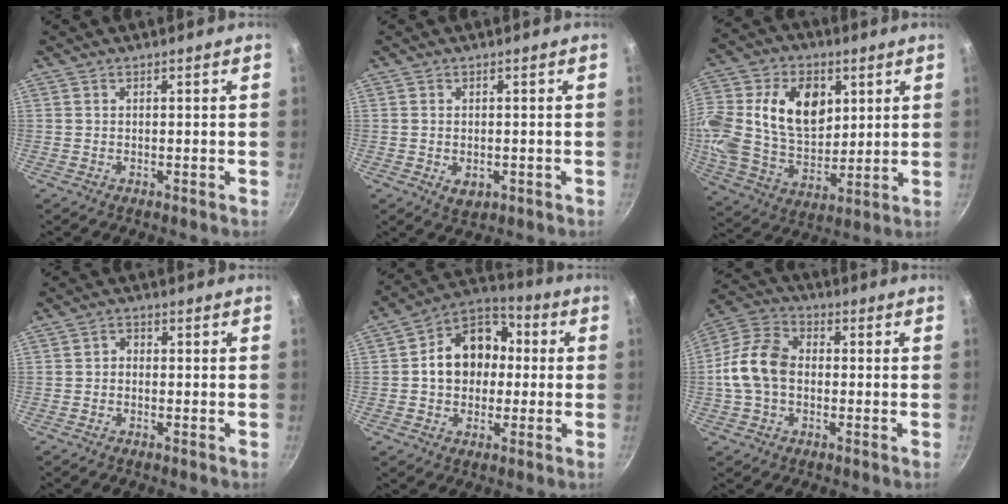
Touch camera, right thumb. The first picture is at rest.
{"total": 3.2, "force": [-0.7, 2.2, 2.2], "torque": [-0.034, -0.008, -0.007]}
{"total": 24.1, "force": [6.5, 16.9, 16.0], "torque": [-0.321, 0.005, 0.115]}
{"total": 1.6, "force": [-0.5, 1.3, 0.8], "torque": [-0.011, 0.010, -0.012]}
{"total": 14.0, "force": [0.6, 11.1, 8.4], "torque": [-0.093, 0.032, -0.008]}
{"total": 11.7, "force": [-0.8, 8.3, 8.2], "torque": [-0.139, 0.031, -0.032]}